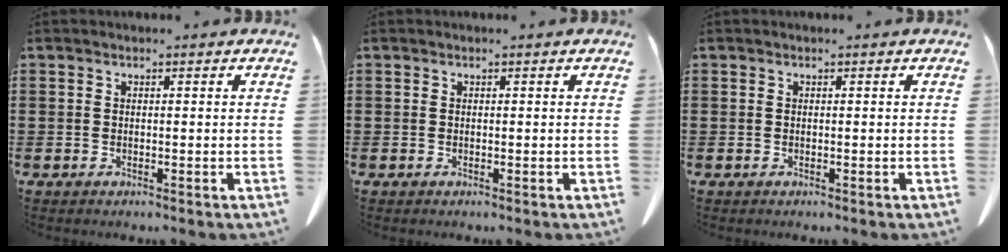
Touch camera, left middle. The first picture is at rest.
{"total": 0.0}
{"total": 0.0}